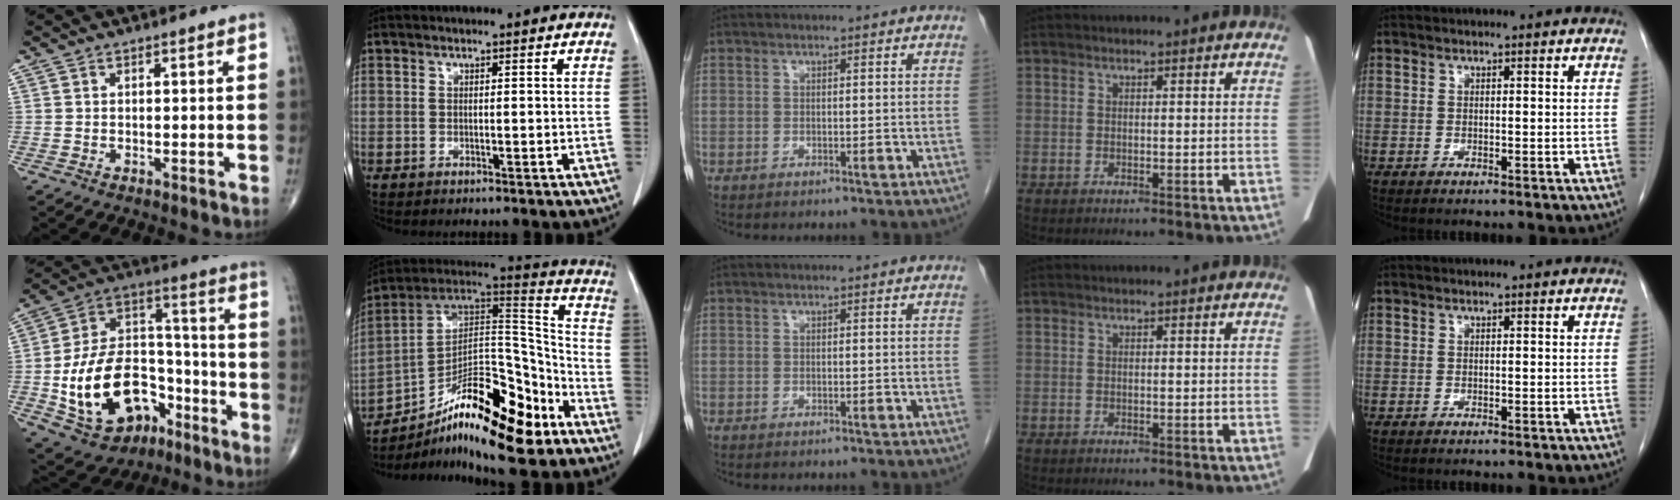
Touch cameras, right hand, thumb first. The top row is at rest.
{"thumb": {"total": 22.1, "force": [-8.4, 14.5, 14.4], "torque": [-0.230, 0.076, -0.125]}, "index": {"total": 23.2, "force": [-13.4, 6.5, 17.8], "torque": [-0.272, 0.034, -0.213]}}